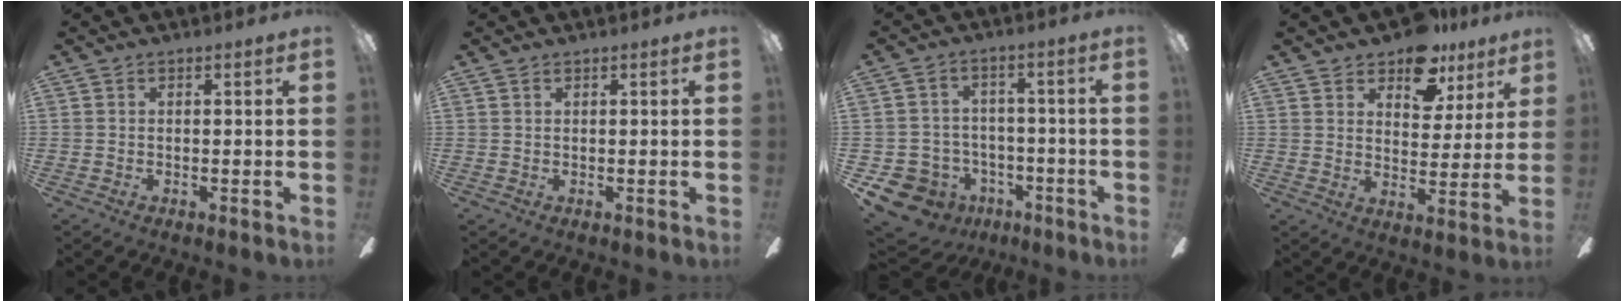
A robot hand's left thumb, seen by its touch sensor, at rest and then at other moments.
{"total": 0.5, "force": [0.5, 0.2, 0.2], "torque": [-0.004, 0.003, 0.008]}
{"total": 8.9, "force": [-5.7, 6.5, 2.3], "torque": [-0.072, 0.038, -0.100]}
{"total": 11.1, "force": [8.6, 6.0, 3.7], "torque": [-0.052, -0.052, 0.157]}